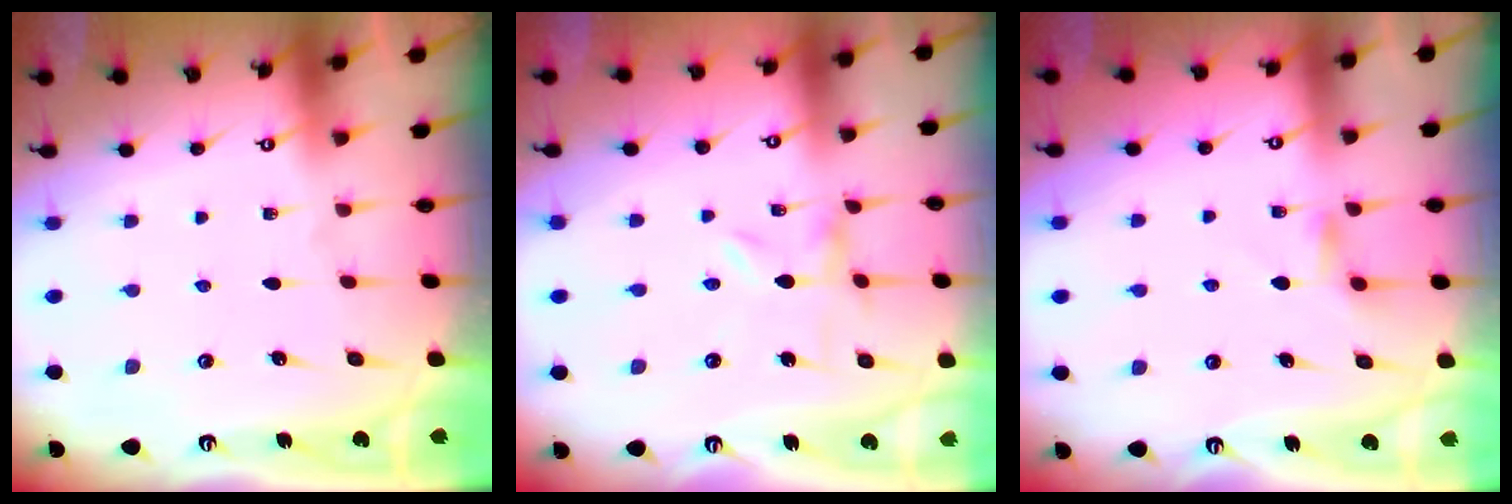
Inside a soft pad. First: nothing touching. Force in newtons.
{"total": 0.0}
{"total": 3.9, "press": 3.8, "slide": 0.5}